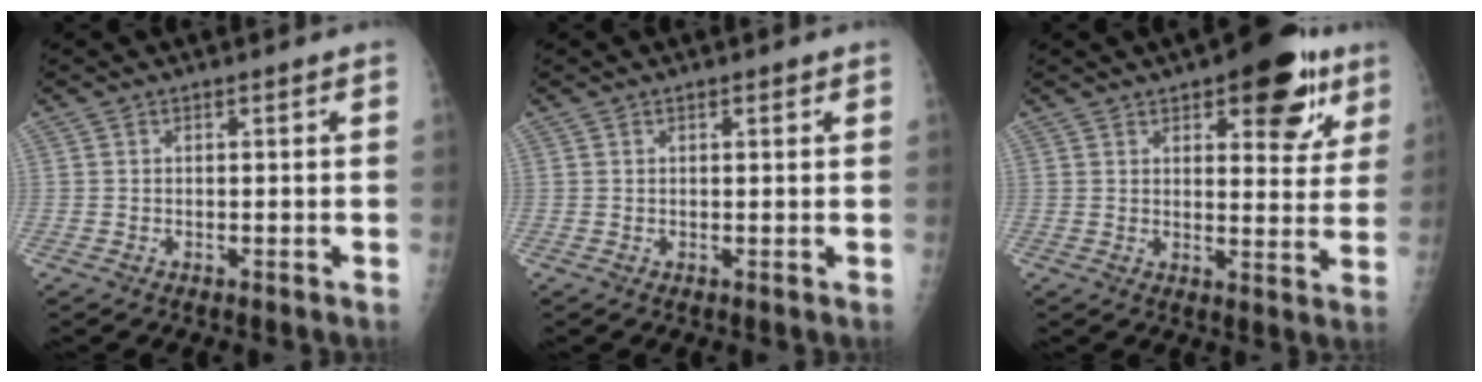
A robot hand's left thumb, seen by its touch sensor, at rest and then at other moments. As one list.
[{"total": 0.9, "force": [0.5, 0.4, 0.6], "torque": [-0.003, -0.001, 0.007]}, {"total": 13.9, "force": [7.4, 6.0, 10.1], "torque": [-0.076, -0.027, 0.093]}]